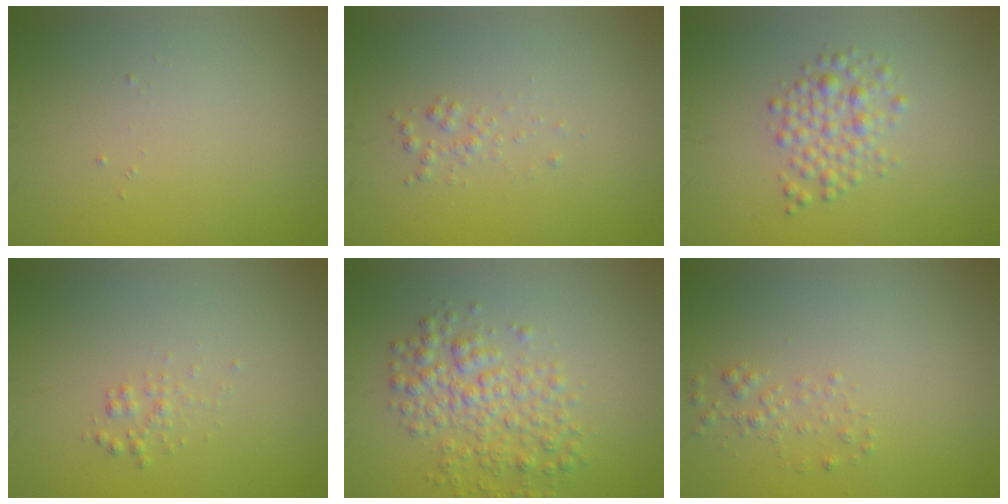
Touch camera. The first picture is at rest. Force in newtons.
{"total": 0.9, "press": 0.9, "slide": 0.0}
{"total": 2.8, "press": 2.8, "slide": 0.1}
{"total": 1.0, "press": 1.0, "slide": 0.0}
{"total": 4.2, "press": 4.2, "slide": 0.1}
{"total": 1.2, "press": 1.2, "slide": 0.1}